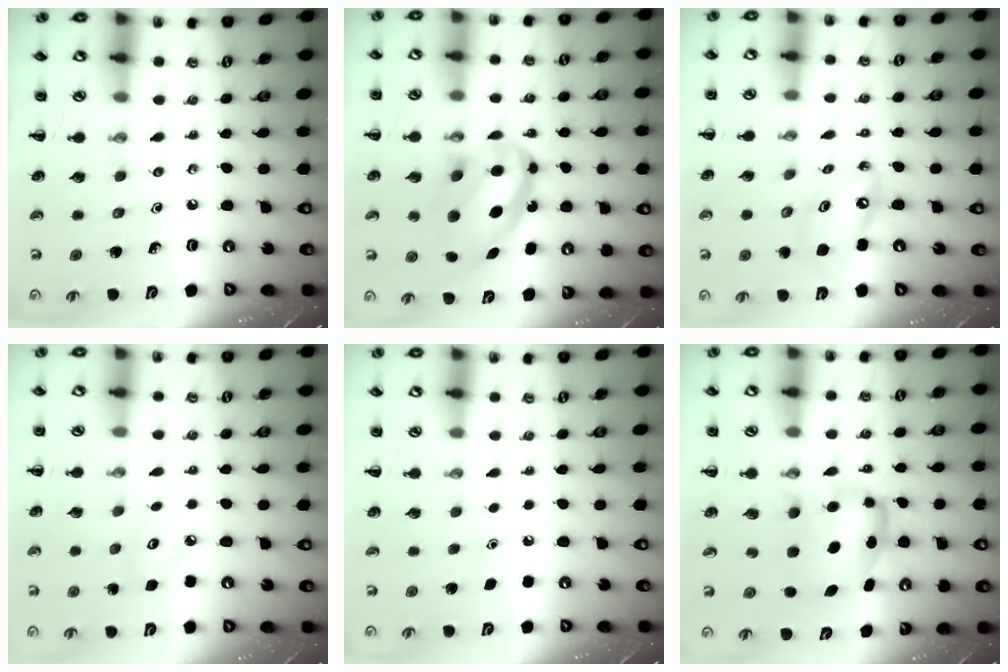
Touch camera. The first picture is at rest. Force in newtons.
{"total": 13.4, "press": 13.0, "slide": 3.2}
{"total": 8.3, "press": 8.0, "slide": 1.9}
{"total": 4.4, "press": 4.2, "slide": 1.1}
{"total": 1.8, "press": 1.7, "slide": 0.1}
{"total": 6.0, "press": 5.9, "slide": 0.7}